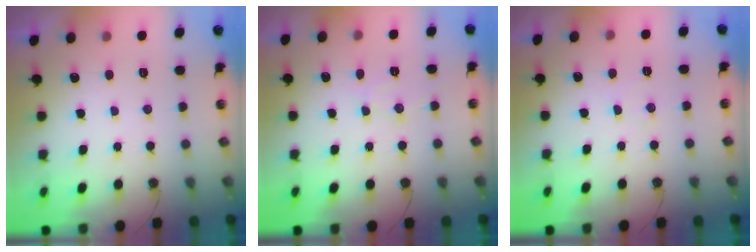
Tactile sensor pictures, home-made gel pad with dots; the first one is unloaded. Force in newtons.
{"total": 6.8, "press": 6.8, "slide": 0.3}
{"total": 3.9, "press": 3.8, "slide": 0.7}